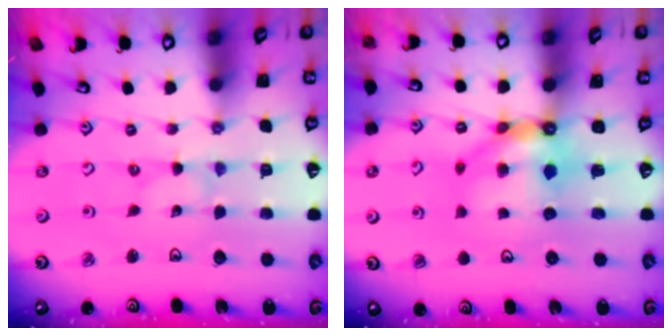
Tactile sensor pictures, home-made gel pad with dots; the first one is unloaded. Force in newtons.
{"total": 7.3, "press": 7.3, "slide": 0.5}